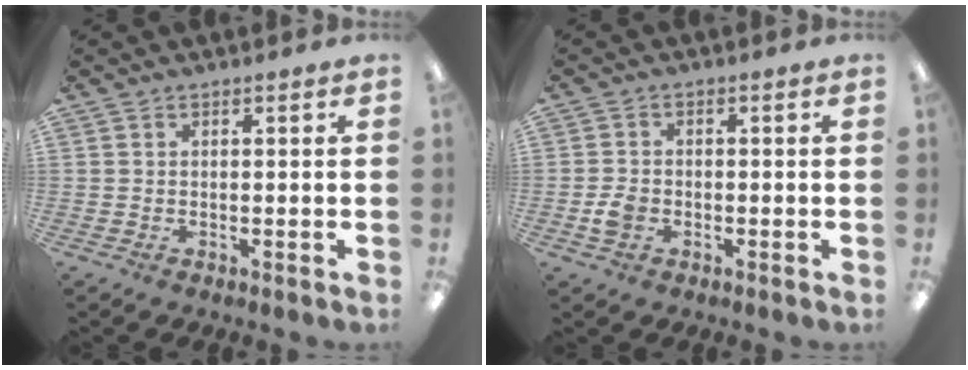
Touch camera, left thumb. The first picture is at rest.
{"total": 3.5, "force": [-1.4, 2.7, 1.7], "torque": [-0.035, 0.006, -0.026]}